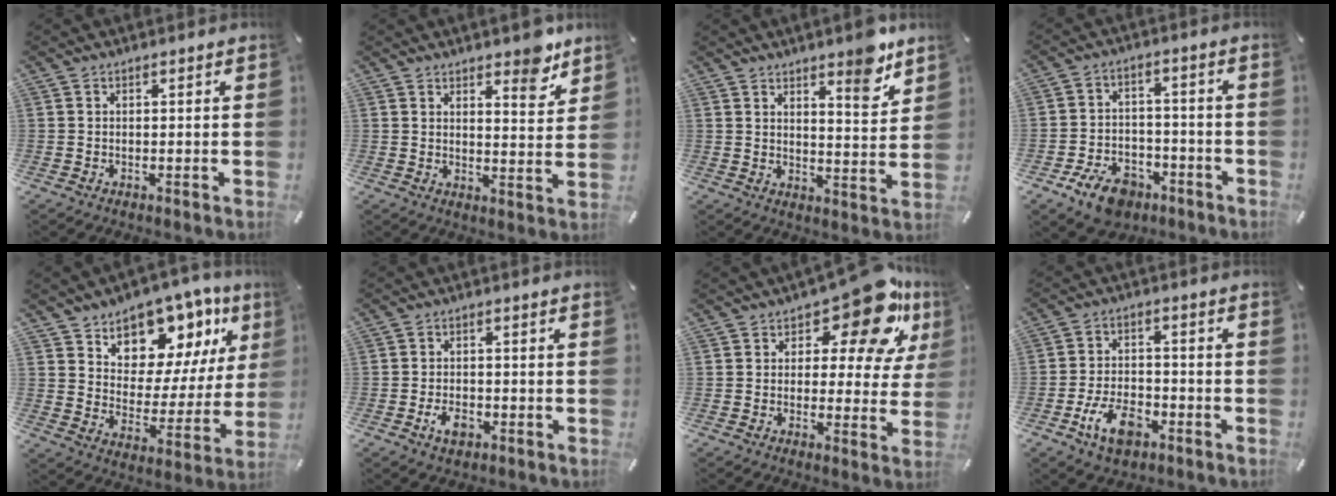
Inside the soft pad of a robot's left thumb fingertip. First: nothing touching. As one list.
[{"total": 7.5, "force": [5.6, 3.3, 3.6], "torque": [-0.016, -0.047, 0.088]}, {"total": 8.3, "force": [6.5, 2.5, 4.6], "torque": [-0.038, -0.051, 0.101]}, {"total": 9.2, "force": [-5.9, 5.8, 4.1], "torque": [-0.082, 0.039, -0.108]}, {"total": 11.9, "force": [8.7, 7.7, 2.4], "torque": [-0.040, -0.090, 0.157]}, {"total": 4.5, "force": [-1.9, 2.8, 2.9], "torque": [-0.061, 0.004, -0.034]}, {"total": 16.7, "force": [10.0, 7.2, 11.2], "torque": [-0.152, -0.062, 0.164]}, {"total": 9.6, "force": [-4.7, 5.6, 6.3], "torque": [-0.125, 0.013, -0.086]}]